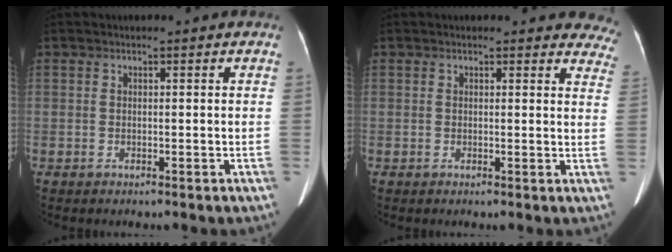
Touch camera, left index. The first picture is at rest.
{"total": 11.1, "force": [10.5, 3.2, 2.1], "torque": [0.026, -0.028, 0.076]}